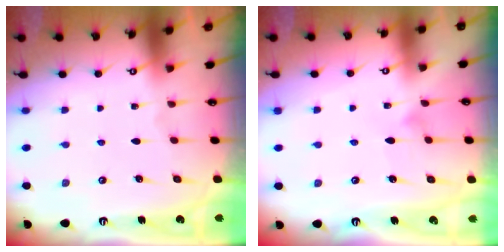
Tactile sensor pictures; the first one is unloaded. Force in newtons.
{"total": 3.2, "press": 3.2, "slide": 0.2}